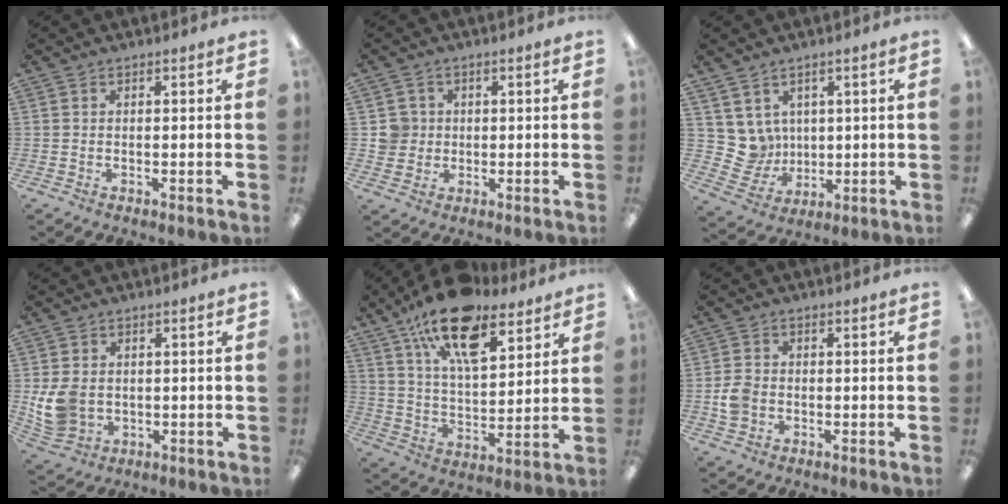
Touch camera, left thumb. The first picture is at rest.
{"total": 5.0, "force": [0.8, 4.9, 0.5], "torque": [-0.010, 0.006, 0.013]}
{"total": 7.2, "force": [3.2, 6.4, 0.6], "torque": [-0.035, -0.022, 0.070]}
{"total": 8.4, "force": [-0.3, 7.1, 4.6], "torque": [-0.108, 0.010, -0.001]}
{"total": 19.5, "force": [12.8, 8.5, 11.9], "torque": [-0.200, -0.060, 0.221]}
{"total": 4.6, "force": [-1.0, 3.8, 2.4], "torque": [-0.039, 0.003, -0.019]}